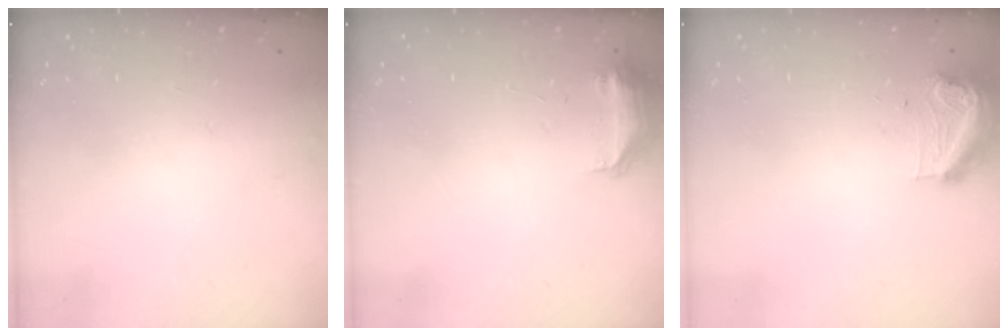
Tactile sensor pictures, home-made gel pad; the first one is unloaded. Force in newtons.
{"total": 8.5, "press": 8.4, "slide": 0.9}
{"total": 9.8, "press": 9.8, "slide": 0.5}